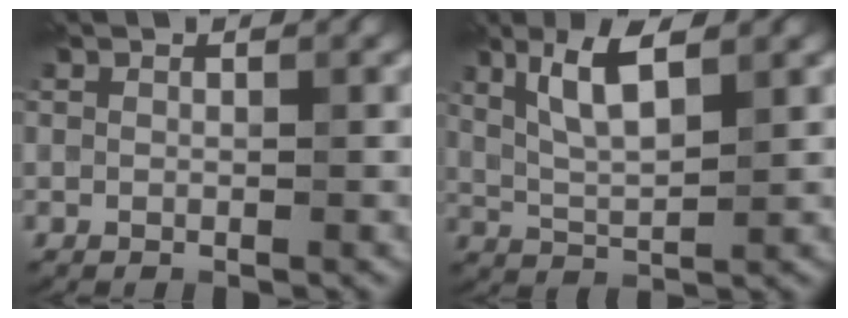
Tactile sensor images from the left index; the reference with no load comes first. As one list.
[{"total": 4.6, "force": [2.3, 1.1, 3.9], "torque": [-0.082, 0.007, 0.042]}]